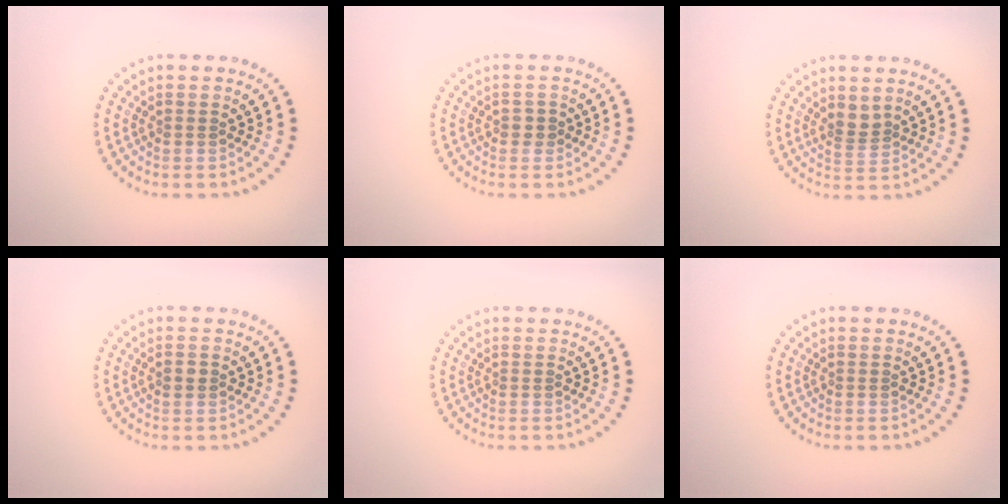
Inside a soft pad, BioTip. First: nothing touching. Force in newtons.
{"total": 1.0, "press": 1.0, "slide": 0.2}
{"total": 1.5, "press": 1.1, "slide": 1.1}
{"total": 1.3, "press": 1.3, "slide": 0.1}
{"total": 0.0}
{"total": 0.0}